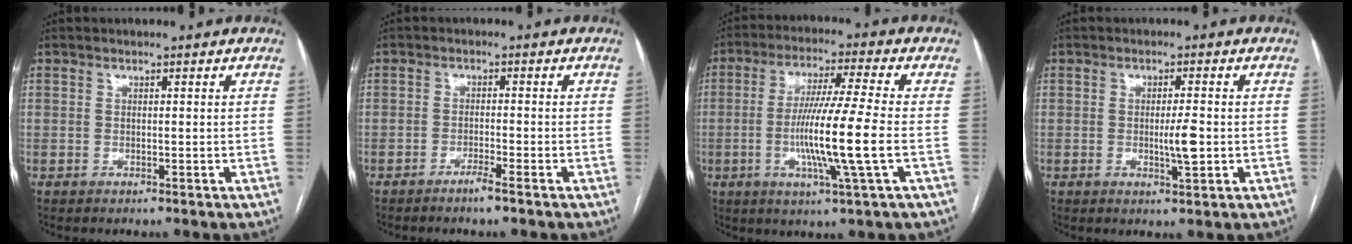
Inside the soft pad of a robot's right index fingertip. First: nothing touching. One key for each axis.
{"total": 2.2, "fx": -1.7, "fy": -0.3, "fz": 1.4, "tx": -0.028, "ty": -0.001, "tz": -0.033}
{"total": 12.2, "fx": -2.4, "fy": -1.1, "fz": 11.9, "tx": -0.230, "ty": -0.012, "tz": -0.050}
{"total": 3.6, "fx": -0.5, "fy": 0.3, "fz": 3.5, "tx": -0.060, "ty": -0.004, "tz": -0.006}